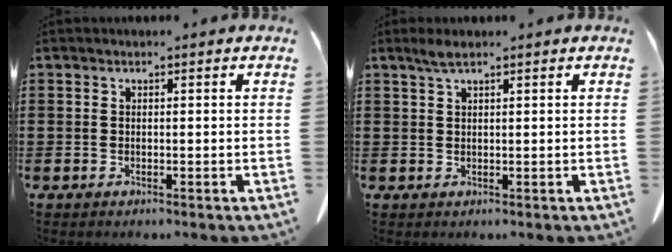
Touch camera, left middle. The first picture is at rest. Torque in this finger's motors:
{"motor_torque": [0.22, 0.23, 0.03, 0.02]}